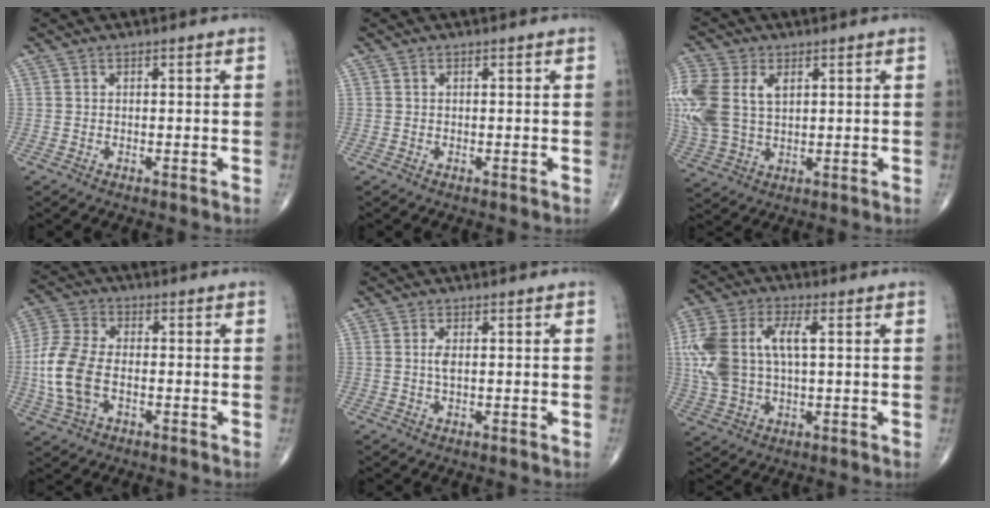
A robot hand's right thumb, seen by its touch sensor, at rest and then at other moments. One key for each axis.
{"total": 0.0}
{"total": 16.3, "fx": 3.6, "fy": 10.9, "fz": 11.6, "tx": -0.295, "ty": 0.007, "tz": 0.074}
{"total": 11.5, "fx": -2.0, "fy": 6.7, "fz": 9.1, "tx": -0.207, "ty": 0.014, "tz": -0.044}
{"total": 1.8, "fx": 0.2, "fy": 0.6, "fz": 1.6, "tx": -0.037, "ty": -0.002, "tz": 0.005}
{"total": 15.2, "fx": 2.1, "fy": 8.0, "fz": 12.8, "tx": -0.293, "ty": 0.019, "tz": 0.040}